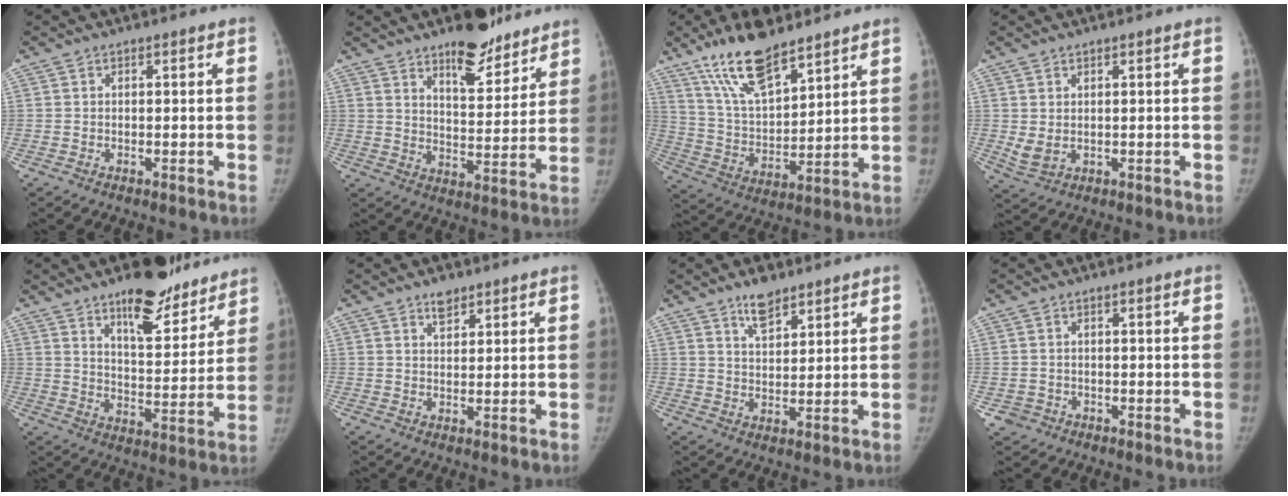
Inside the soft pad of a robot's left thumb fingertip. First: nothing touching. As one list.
[{"total": 12.4, "force": [9.3, 4.7, 6.7], "torque": [-0.059, -0.066, 0.143]}, {"total": 16.1, "force": [11.5, 5.4, 9.8], "torque": [-0.153, -0.056, 0.222]}, {"total": 3.3, "force": [0.7, 2.2, 2.3], "torque": [-0.045, -0.011, 0.025]}, {"total": 14.6, "force": [10.7, 5.4, 8.3], "torque": [-0.075, -0.072, 0.165]}, {"total": 3.2, "force": [2.3, 1.6, 1.5], "torque": [-0.012, -0.015, 0.039]}, {"total": 6.1, "force": [4.5, 2.5, 3.2], "torque": [-0.036, -0.030, 0.079]}, {"total": 2.2, "force": [-0.9, 2.0, 0.0], "torque": [0.008, 0.007, -0.016]}]